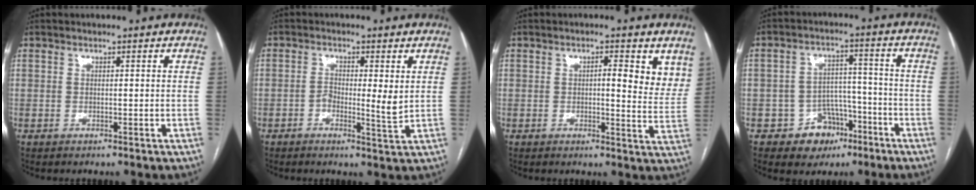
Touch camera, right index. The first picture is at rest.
{"total": 4.3, "force": [0.0, 1.0, 4.2], "torque": [-0.066, -0.002, -0.002]}
{"total": 6.3, "force": [3.0, 1.9, 5.3], "torque": [-0.049, -0.008, 0.030]}
{"total": 7.2, "force": [-3.9, 5.9, 1.7], "torque": [-0.007, 0.022, -0.050]}